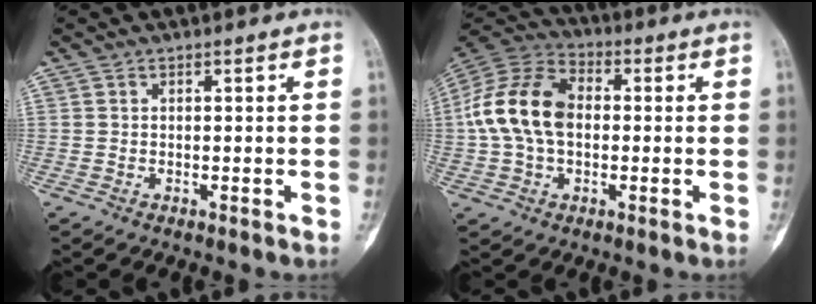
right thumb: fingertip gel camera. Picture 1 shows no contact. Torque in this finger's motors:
{"motor_torque": [0.86, 0.89, 1.51, -0.15, 0.47]}